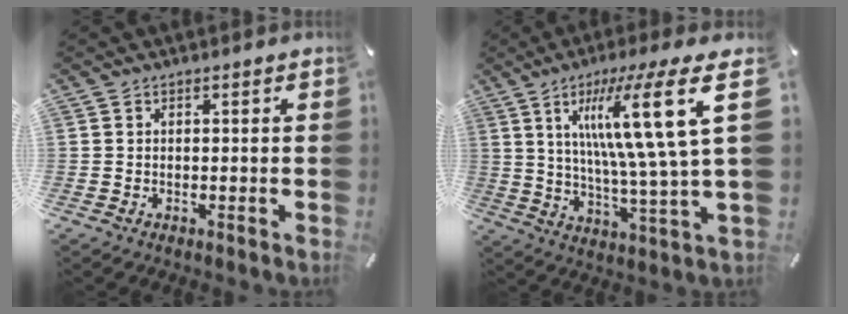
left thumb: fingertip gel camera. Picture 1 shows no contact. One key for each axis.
{"total": 22.4, "fx": 8.3, "fy": 2.7, "fz": 20.6, "tx": -0.353, "ty": -0.032, "tz": 0.110}